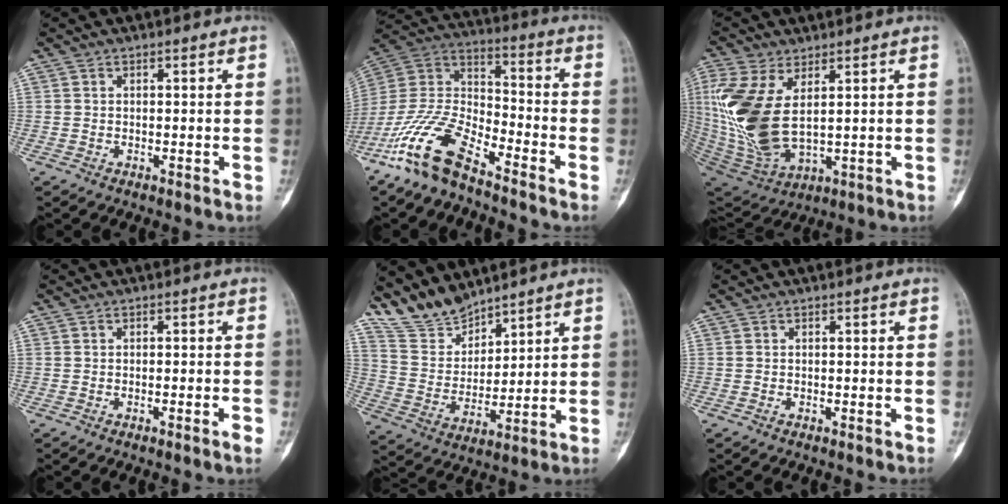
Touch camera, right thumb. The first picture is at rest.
{"total": 15.5, "force": [-11.0, 5.3, 9.5], "torque": [-0.189, 0.068, -0.221]}
{"total": 16.9, "force": [3.1, 8.8, 14.1], "torque": [-0.323, -0.020, 0.076]}
{"total": 1.7, "force": [-0.9, 0.0, 1.4], "torque": [-0.025, -0.001, -0.014]}
{"total": 9.5, "force": [8.8, 3.3, 1.5], "torque": [-0.017, -0.054, 0.190]}
{"total": 0.0}